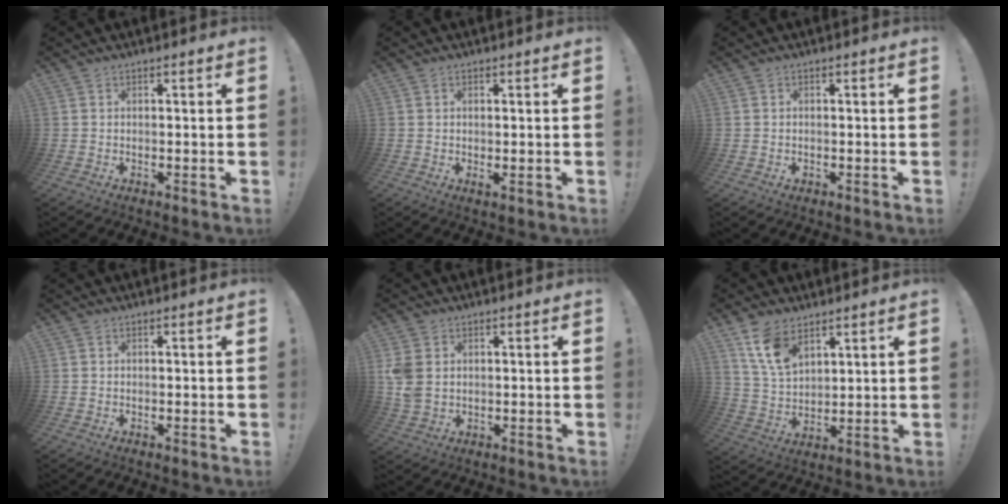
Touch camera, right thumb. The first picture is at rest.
{"total": 1.4, "force": [0.5, 0.4, 1.2], "torque": [-0.007, -0.008, 0.006]}
{"total": 0.8, "force": [0.0, 0.8, 0.1], "torque": [-0.003, 0.002, 0.000]}
{"total": 0.0}
{"total": 6.4, "force": [1.9, 4.5, 4.1], "torque": [-0.084, -0.009, 0.036]}
{"total": 10.8, "force": [7.0, 5.8, 5.8], "torque": [-0.107, -0.030, 0.138]}